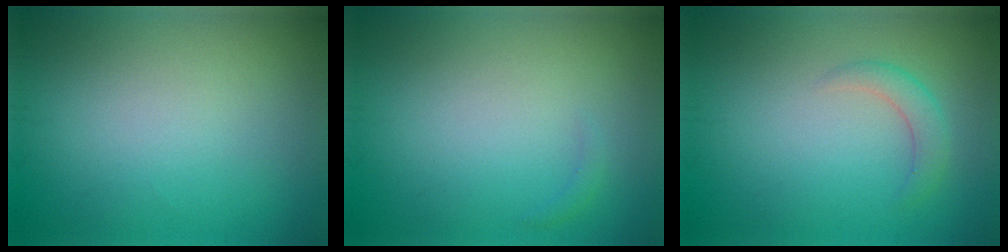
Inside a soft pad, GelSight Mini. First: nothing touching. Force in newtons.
{"total": 0.6, "press": 0.5, "slide": 0.1}
{"total": 2.0, "press": 2.0, "slide": 0.1}